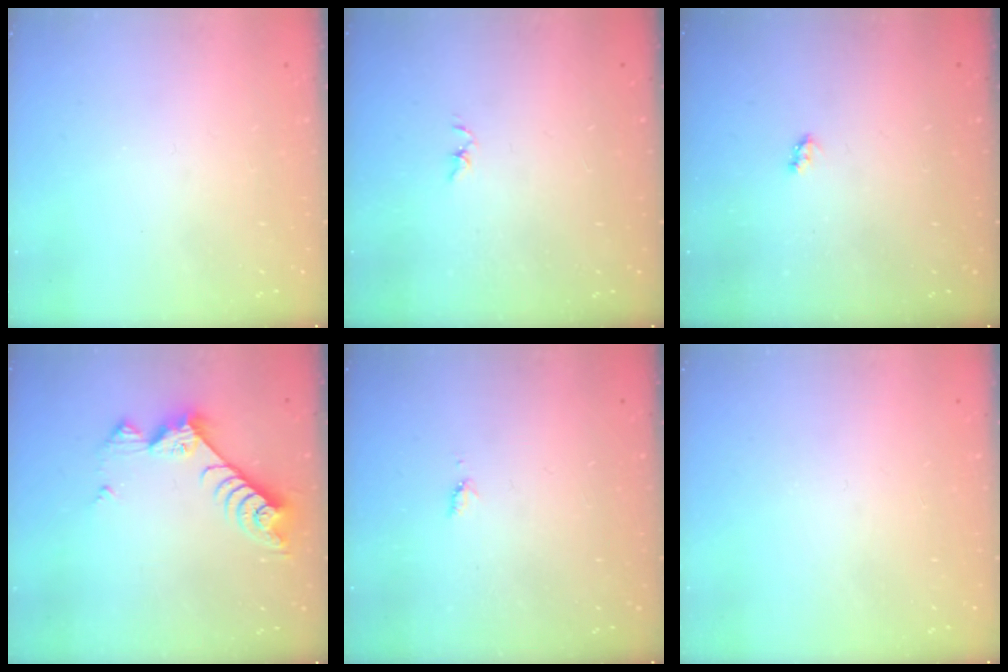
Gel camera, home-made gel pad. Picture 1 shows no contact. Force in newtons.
{"total": 1.2, "press": 1.1, "slide": 0.2}
{"total": 2.7, "press": 2.7, "slide": 0.4}
{"total": 8.4, "press": 8.3, "slide": 0.4}
{"total": 4.1, "press": 4.0, "slide": 0.6}
{"total": 0.0}